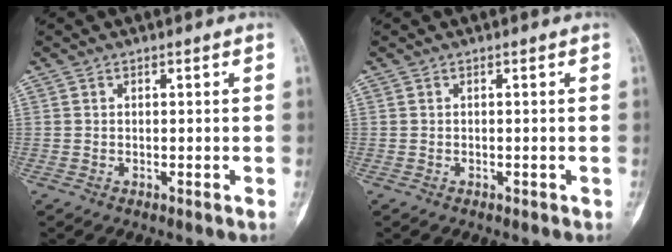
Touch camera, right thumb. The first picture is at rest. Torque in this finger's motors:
{"motor_torque": [0.00, 0.00, 0.02, -0.02, 0.01]}